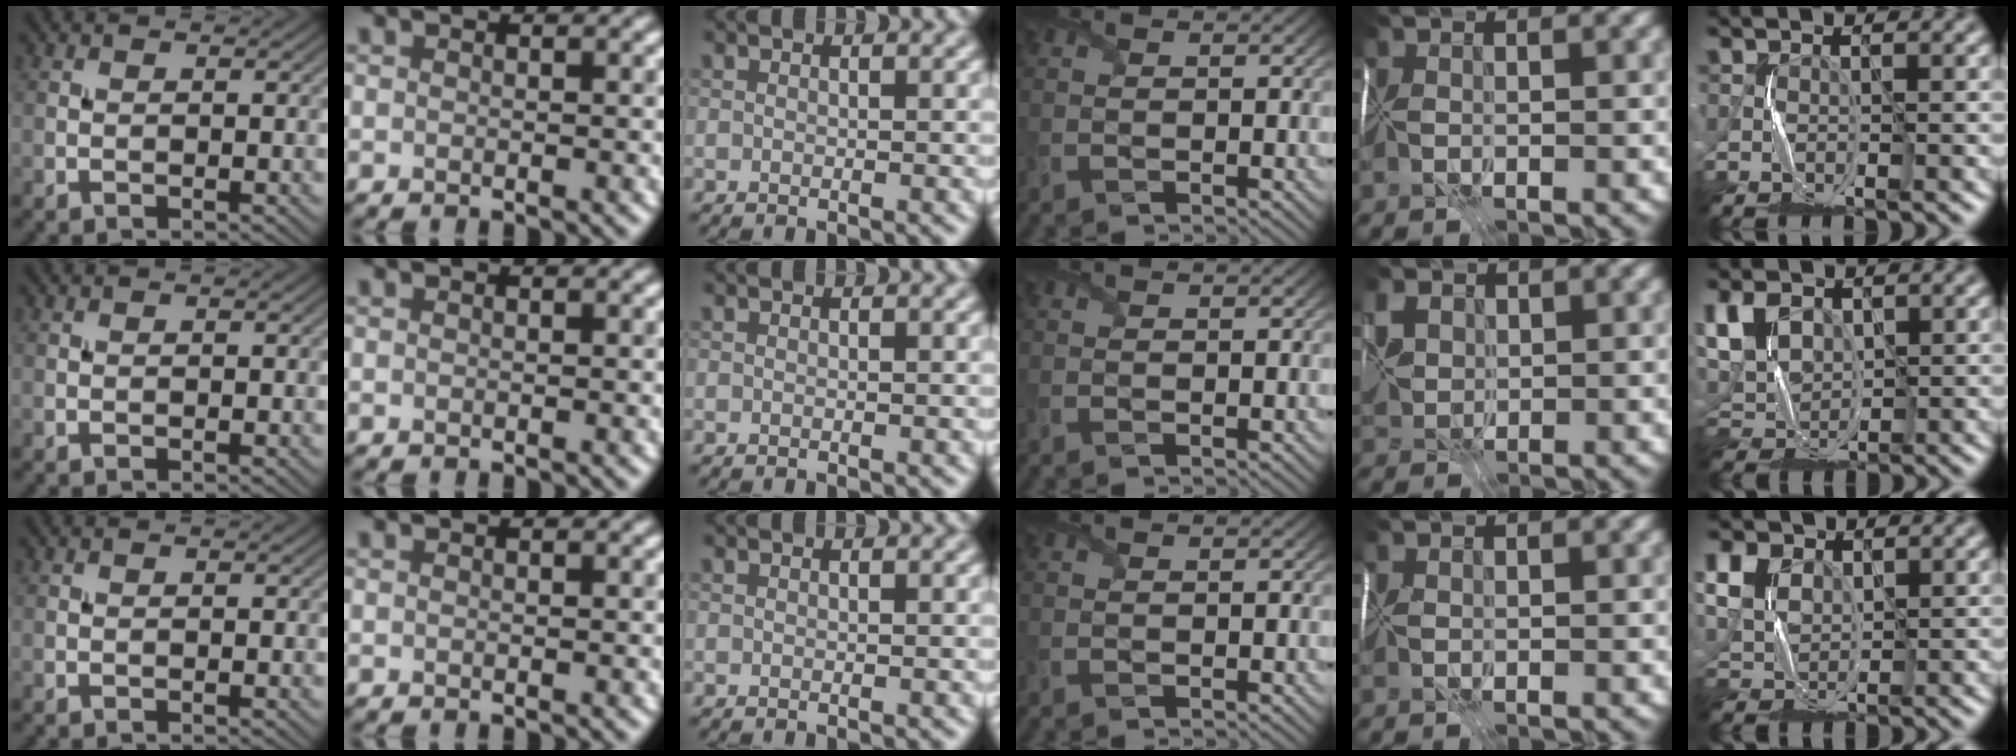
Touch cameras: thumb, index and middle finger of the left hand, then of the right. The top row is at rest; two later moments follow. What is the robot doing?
{"motion": "fold", "object": "shipping label"}